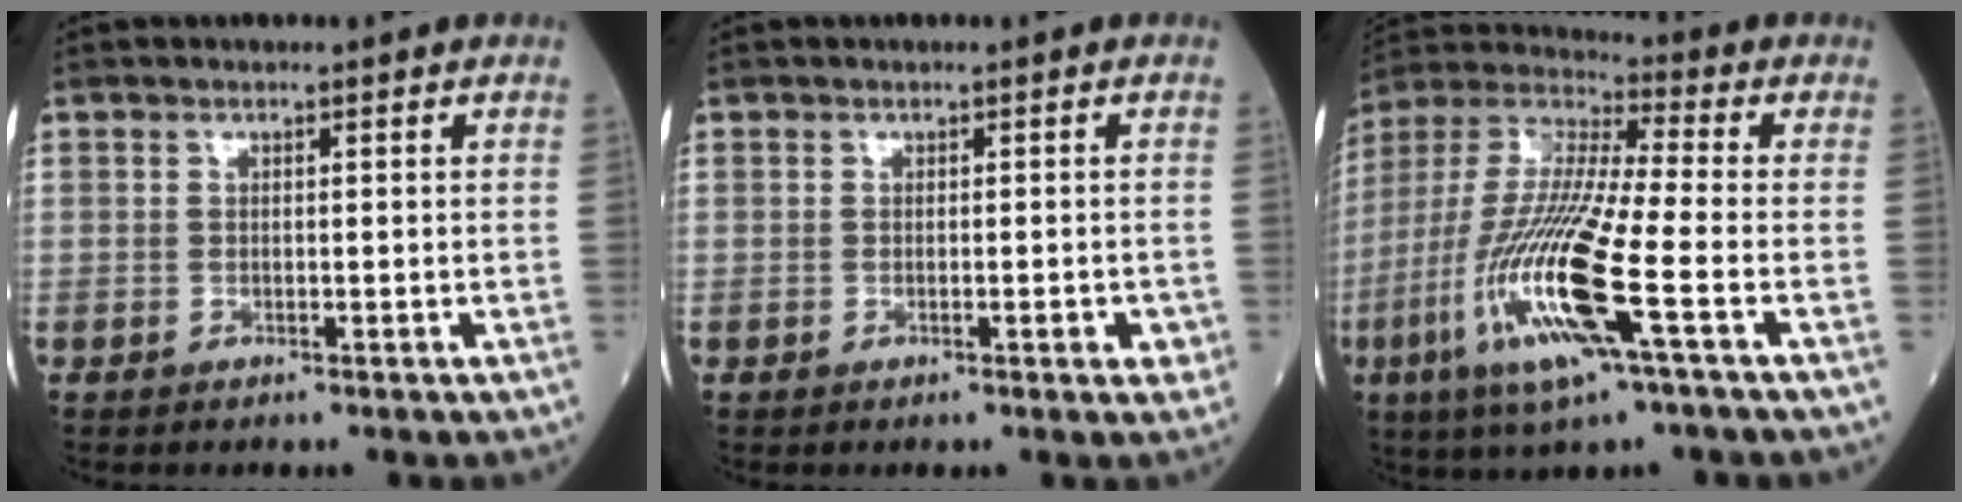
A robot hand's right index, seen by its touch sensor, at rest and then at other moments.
{"total": 1.6, "force": [-0.6, 0.5, 1.4], "torque": [-0.017, 0.000, -0.006]}
{"total": 18.6, "force": [-6.3, 1.4, 17.4], "torque": [-0.381, -0.025, -0.125]}